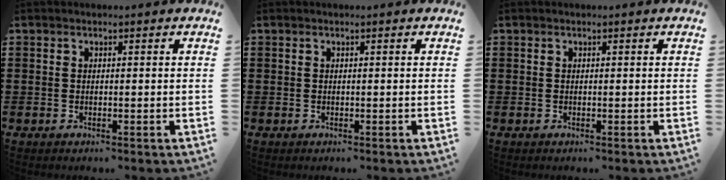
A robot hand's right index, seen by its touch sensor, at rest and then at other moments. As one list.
[{"total": 0.0}, {"total": 0.0}]